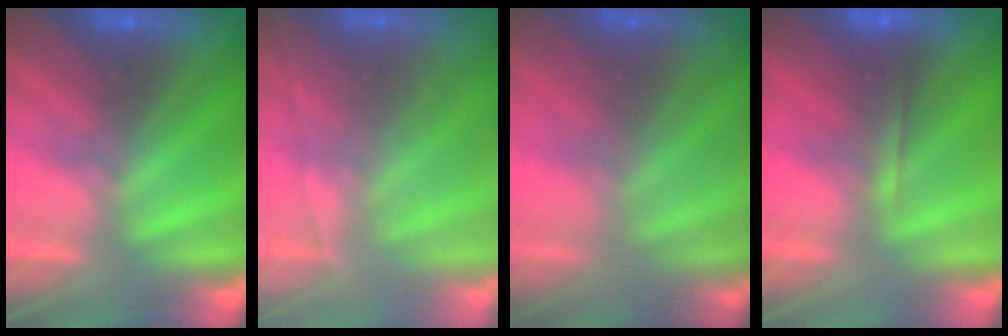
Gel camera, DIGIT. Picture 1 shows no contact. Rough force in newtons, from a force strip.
{"total": 2.0}
{"total": 1.6}
{"total": 1.9}